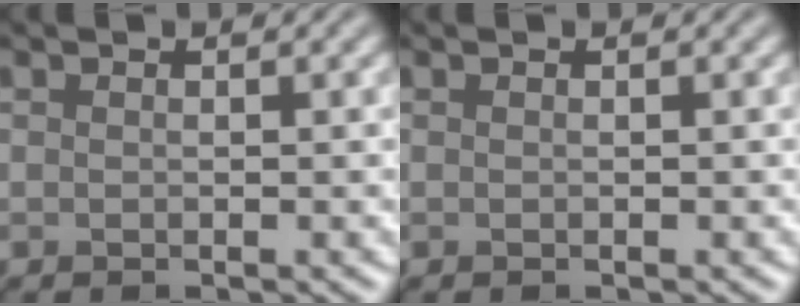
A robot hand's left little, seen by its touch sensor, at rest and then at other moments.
{"total": 0.0}